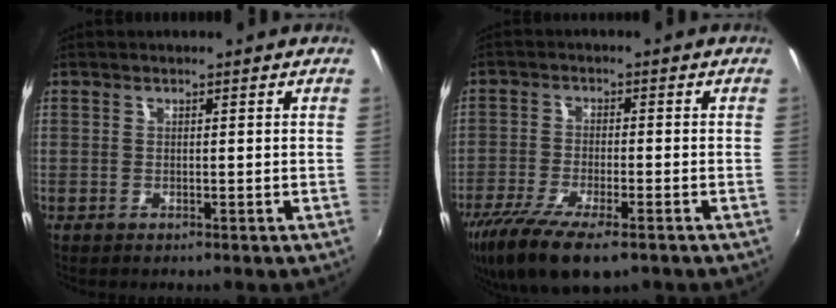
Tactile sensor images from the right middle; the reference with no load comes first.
{"total": 13.6, "force": [-9.2, 4.3, 9.0], "torque": [-0.199, -0.048, -0.166]}